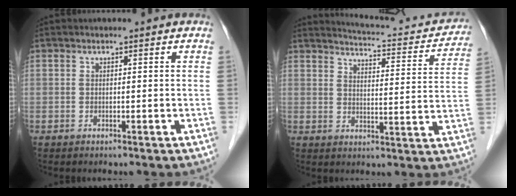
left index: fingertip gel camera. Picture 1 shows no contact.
{"total": 14.1, "force": [13.3, 2.6, 4.1], "torque": [-0.042, -0.023, 0.146]}